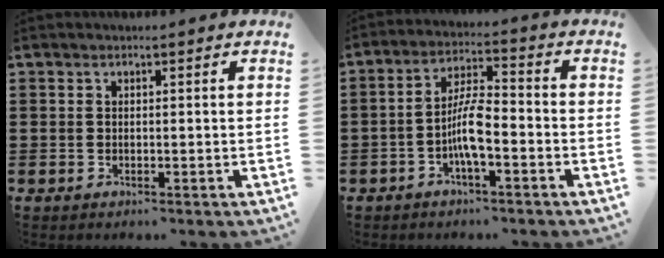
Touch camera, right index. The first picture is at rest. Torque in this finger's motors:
{"motor_torque": [0.25, -0.13, 0.40, 0.16]}